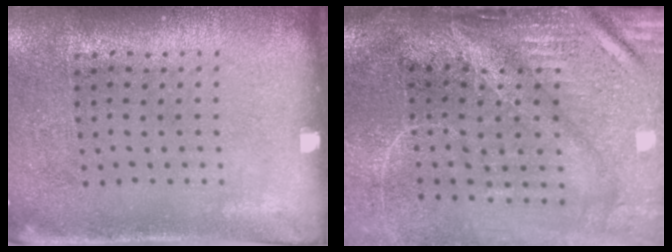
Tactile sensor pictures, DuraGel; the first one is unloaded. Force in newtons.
{"total": 4.6, "press": 3.8, "slide": 2.5}